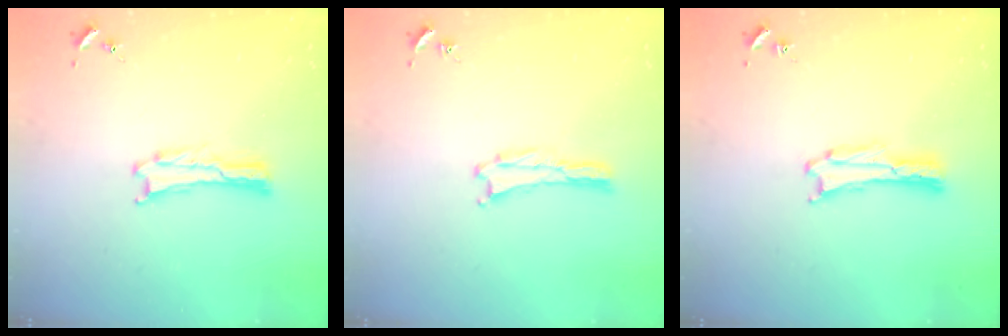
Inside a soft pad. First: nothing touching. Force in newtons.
{"total": 0.0}
{"total": 1.1, "press": 1.1, "slide": 0.0}